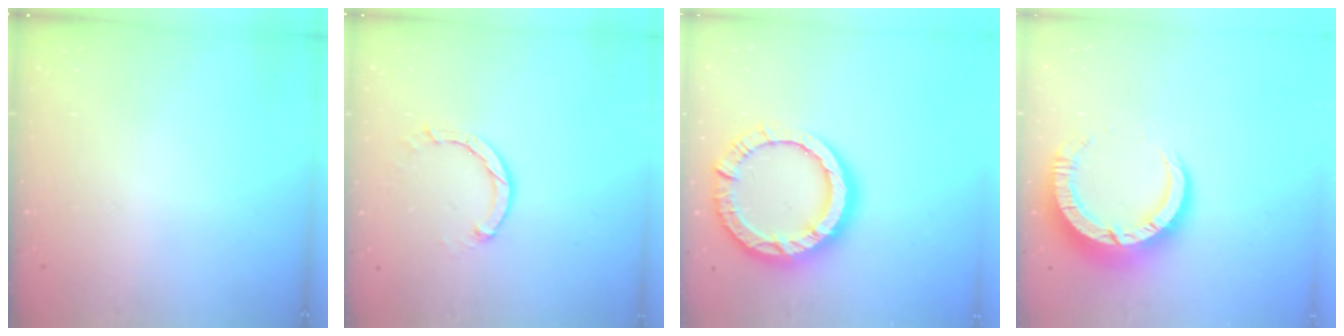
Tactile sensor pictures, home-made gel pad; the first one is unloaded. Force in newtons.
{"total": 3.0, "press": 3.0, "slide": 0.4}
{"total": 15.9, "press": 15.8, "slide": 1.6}
{"total": 10.4, "press": 10.4, "slide": 1.1}